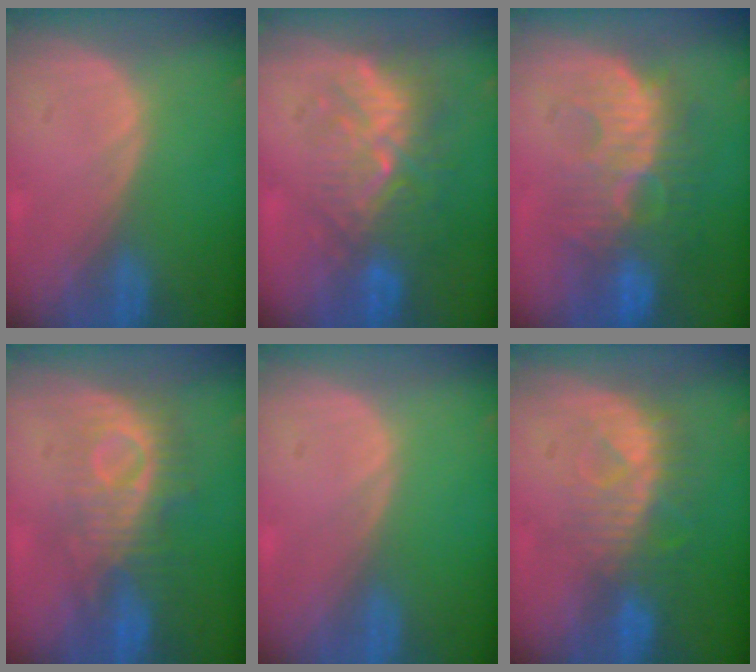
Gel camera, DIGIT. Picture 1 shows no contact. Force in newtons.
{"total": 9.4, "press": 8.7, "slide": 3.5}
{"total": 10.4, "press": 9.8, "slide": 3.4}
{"total": 8.8, "press": 8.3, "slide": 2.8}
{"total": 0.0}
{"total": 8.1, "press": 7.4, "slide": 3.3}